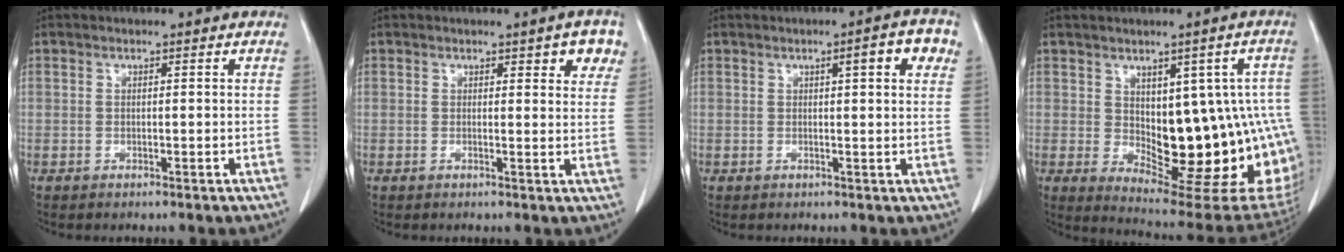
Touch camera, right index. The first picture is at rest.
{"total": 4.3, "force": [2.3, 0.9, 3.5], "torque": [-0.030, -0.001, 0.022]}
{"total": 5.2, "force": [2.0, 0.4, 4.8], "torque": [-0.058, 0.007, 0.019]}
{"total": 19.4, "force": [-1.4, 8.4, 17.5], "torque": [-0.151, 0.013, 0.010]}